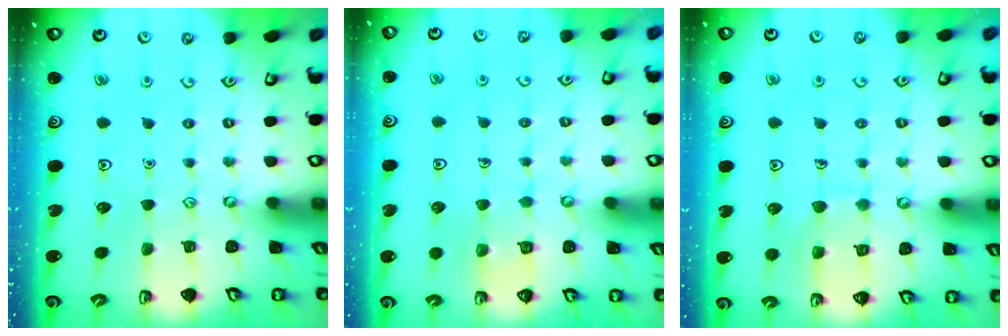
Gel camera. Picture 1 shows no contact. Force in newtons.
{"total": 2.9, "press": 2.9, "slide": 0.2}
{"total": 6.8, "press": 6.8, "slide": 0.6}